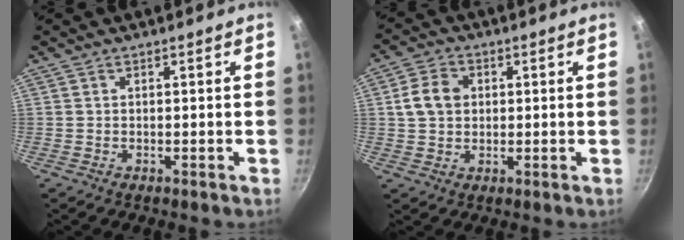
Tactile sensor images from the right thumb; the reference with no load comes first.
{"total": 6.8, "force": [1.1, 5.3, 4.1], "torque": [-0.064, 0.008, 0.018]}